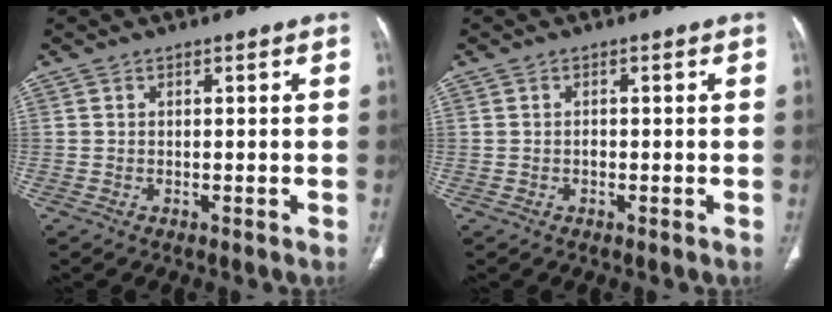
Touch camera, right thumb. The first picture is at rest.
{"total": 0.7, "force": [-0.2, 0.5, 0.4], "torque": [-0.007, 0.002, -0.005]}